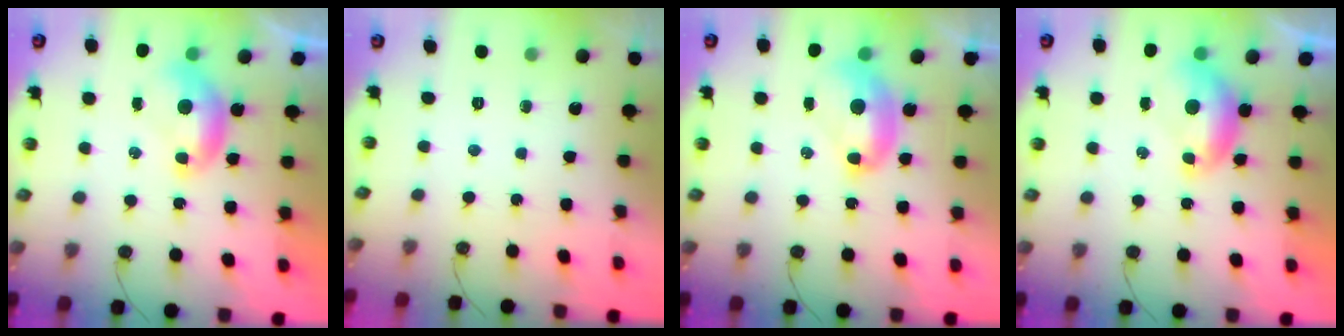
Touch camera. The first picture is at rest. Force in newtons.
{"total": 0.0}
{"total": 3.3, "press": 3.3, "slide": 0.2}
{"total": 0.6, "press": 0.3, "slide": 0.5}